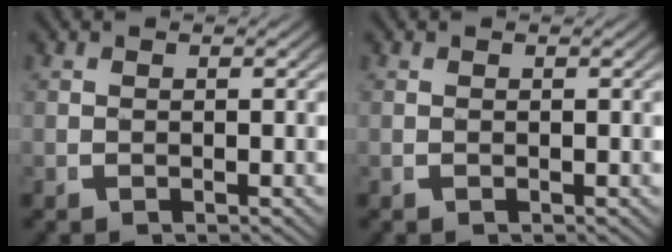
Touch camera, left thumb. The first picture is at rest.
{"total": 0.0}